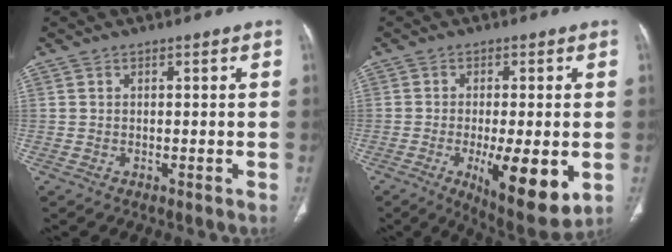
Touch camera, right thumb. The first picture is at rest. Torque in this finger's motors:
{"motor_torque": [1.12, 2.58, 0.02, -0.03, 0.33]}